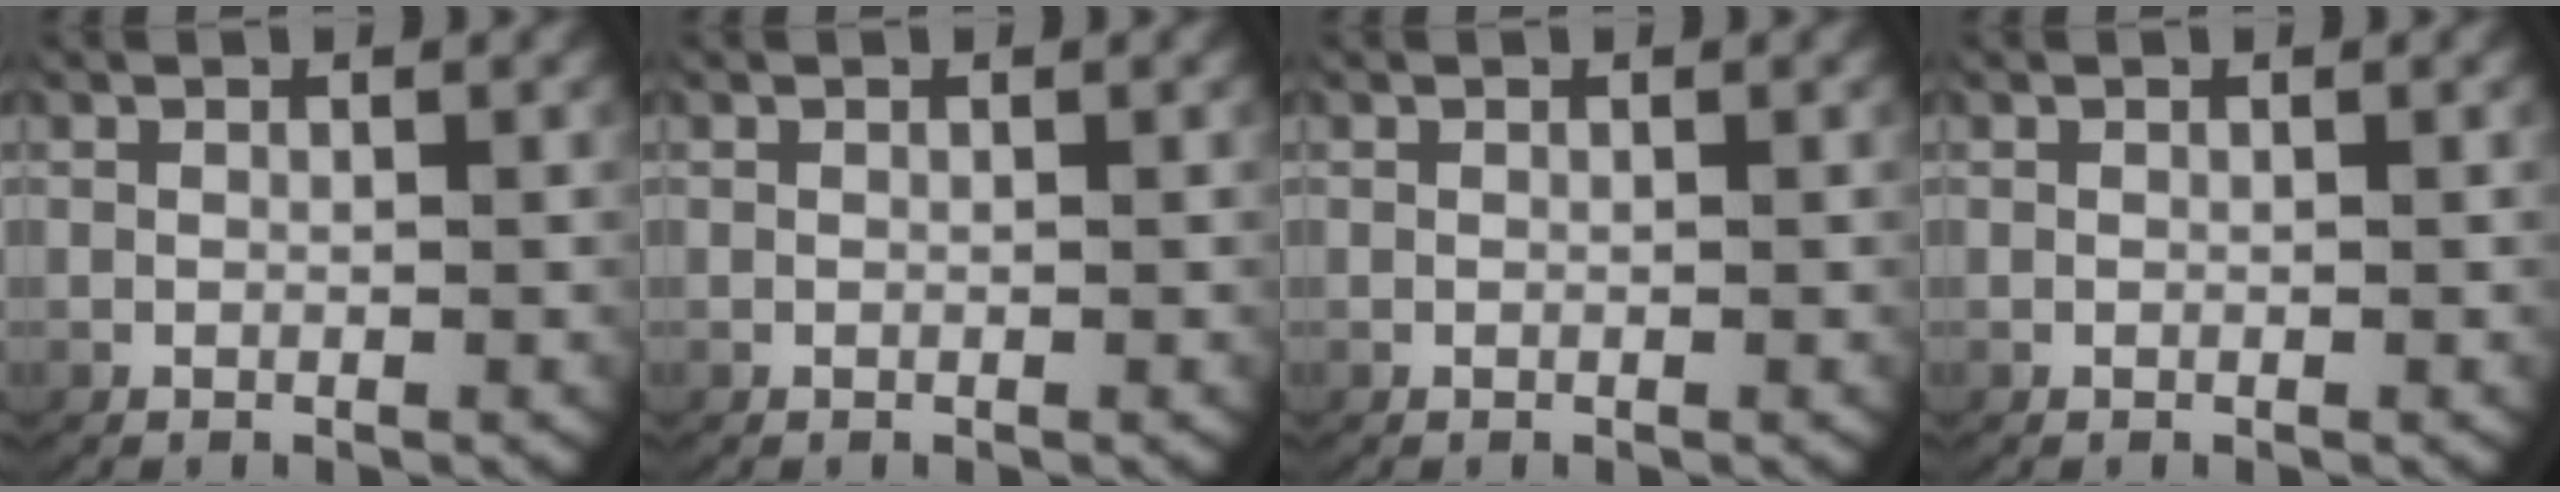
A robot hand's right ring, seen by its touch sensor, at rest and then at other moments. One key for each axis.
{"total": 0.0}
{"total": 0.0}
{"total": 0.0}